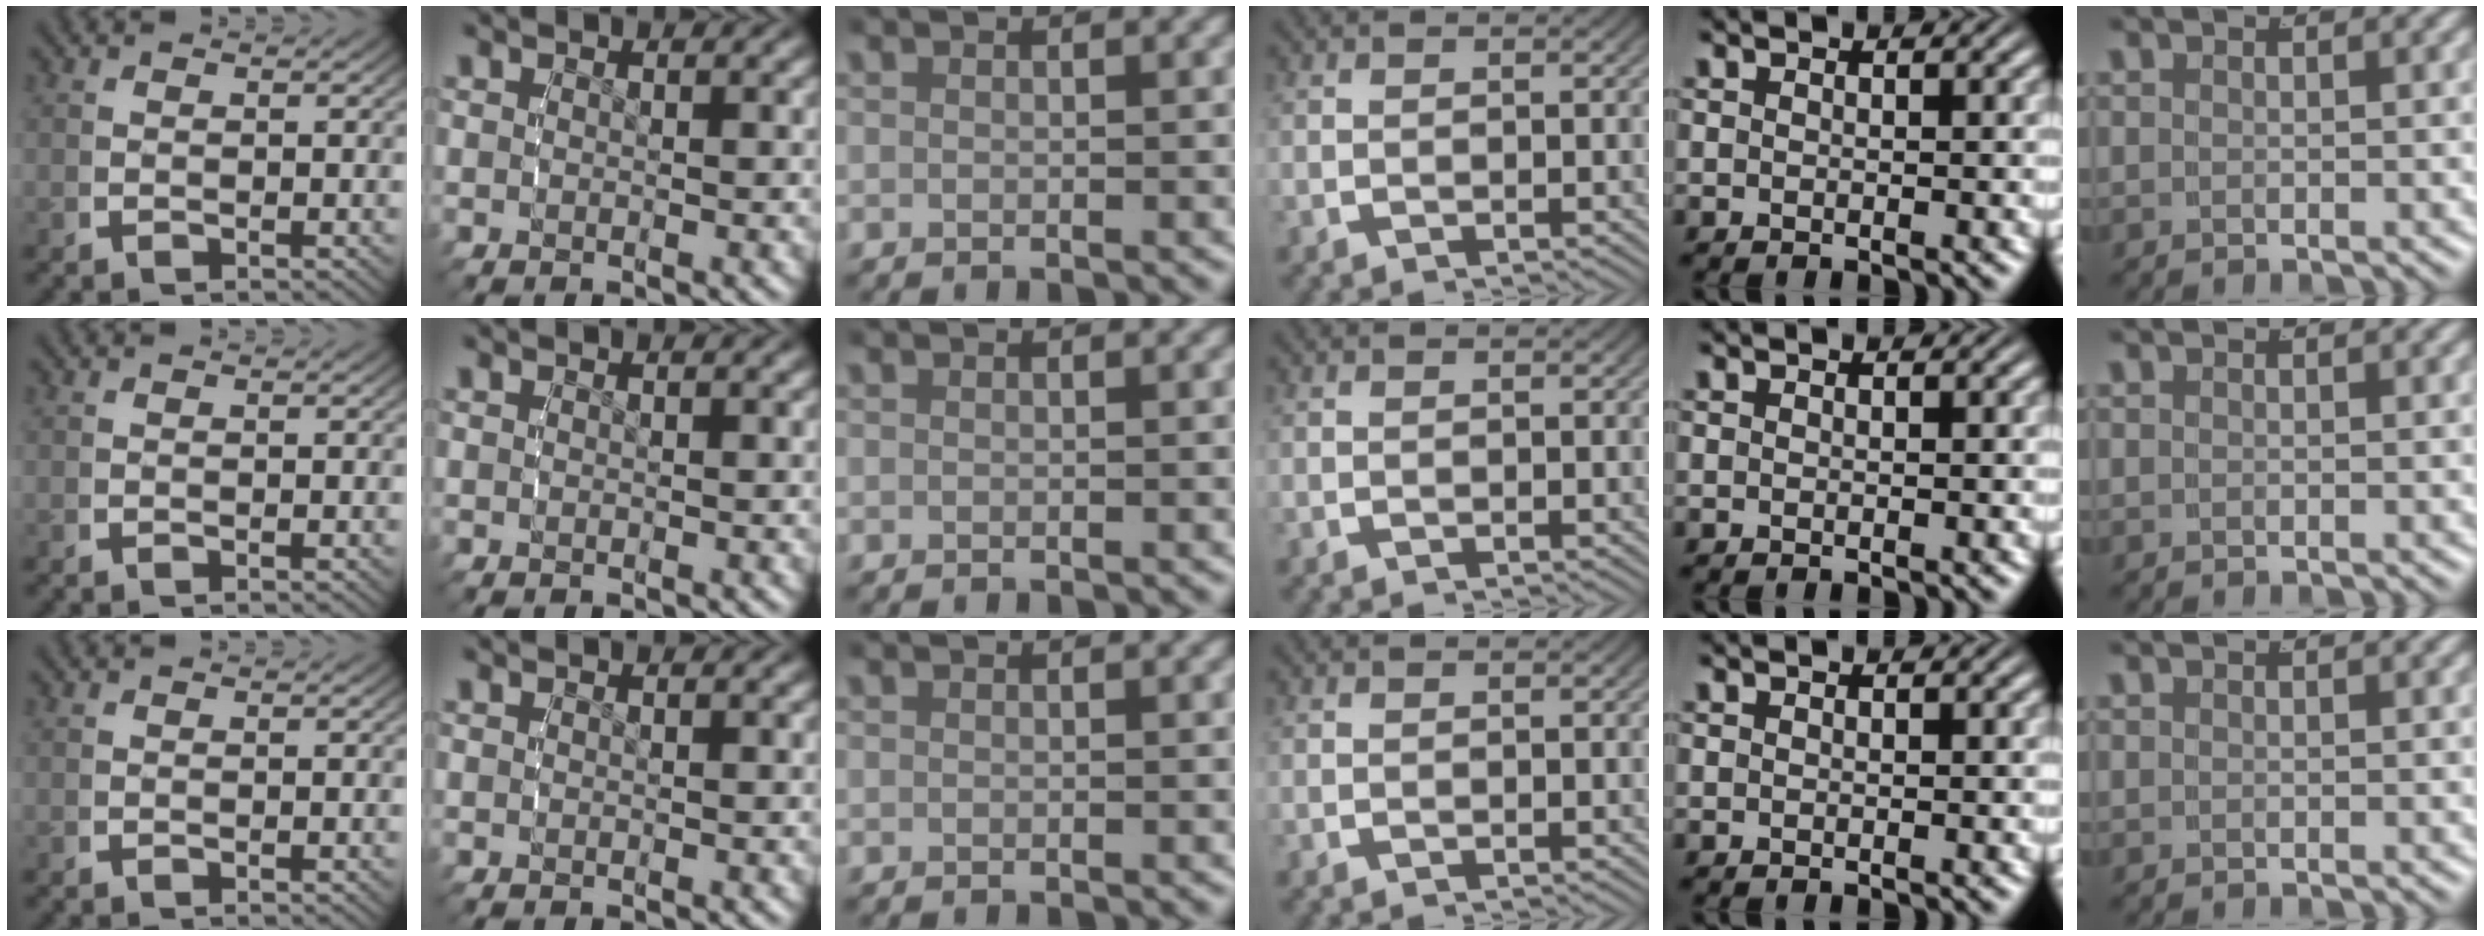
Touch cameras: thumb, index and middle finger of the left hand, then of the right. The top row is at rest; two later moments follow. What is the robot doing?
{"motion": "reach", "object": "plastic wrap"}